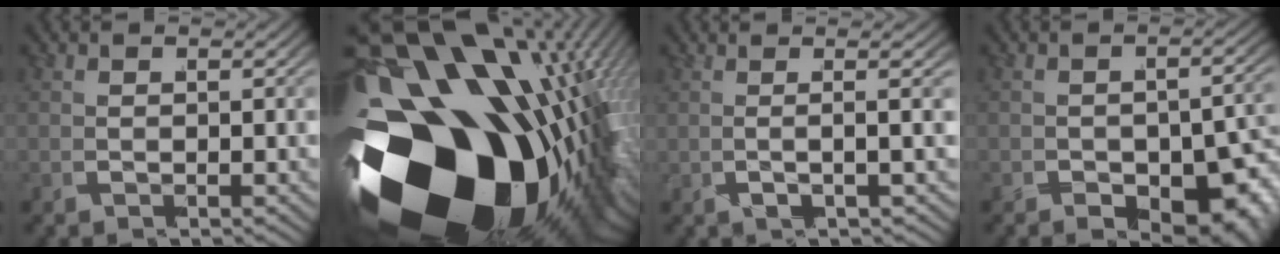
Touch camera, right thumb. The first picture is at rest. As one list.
[{"total": 42.9, "force": [-9.0, 27.2, 31.8], "torque": [-0.499, -0.083, -0.116]}, {"total": 4.0, "force": [0.8, 0.7, 3.9], "torque": [-0.054, 0.014, 0.008]}, {"total": 9.1, "force": [-2.8, 5.5, 6.6], "torque": [-0.098, -0.046, -0.021]}]